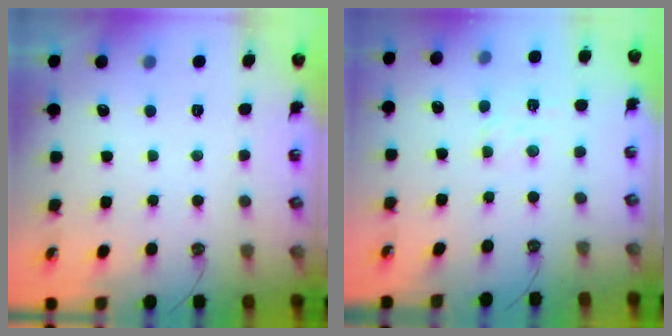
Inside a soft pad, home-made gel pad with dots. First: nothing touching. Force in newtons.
{"total": 2.9, "press": 2.9, "slide": 0.3}